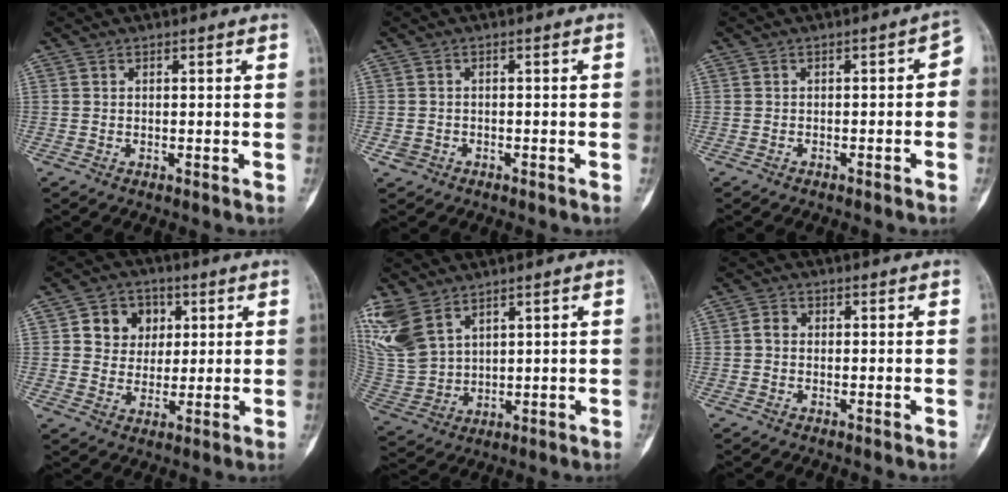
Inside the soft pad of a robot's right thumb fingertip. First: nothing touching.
{"total": 1.7, "force": [-0.9, 1.3, 0.4], "torque": [-0.010, 0.013, -0.014]}
{"total": 3.6, "force": [-1.5, 1.7, 2.8], "torque": [-0.022, 0.038, -0.023]}
{"total": 8.3, "force": [2.4, 7.2, 3.4], "torque": [-0.012, -0.002, 0.038]}
{"total": 13.5, "force": [8.0, 8.1, 7.2], "torque": [-0.168, -0.021, 0.183]}
{"total": 1.8, "force": [-0.1, 1.5, 1.0], "torque": [-0.013, 0.006, -0.006]}